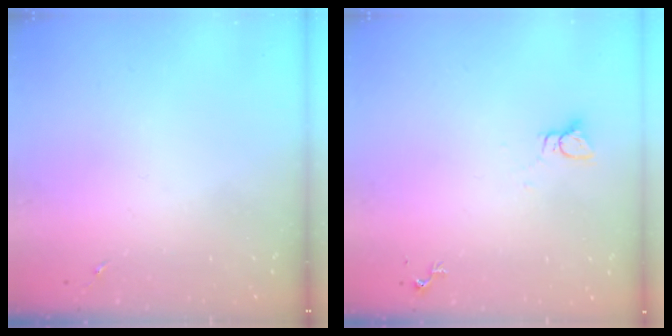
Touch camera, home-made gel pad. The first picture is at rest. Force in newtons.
{"total": 2.2, "press": 2.2, "slide": 0.1}